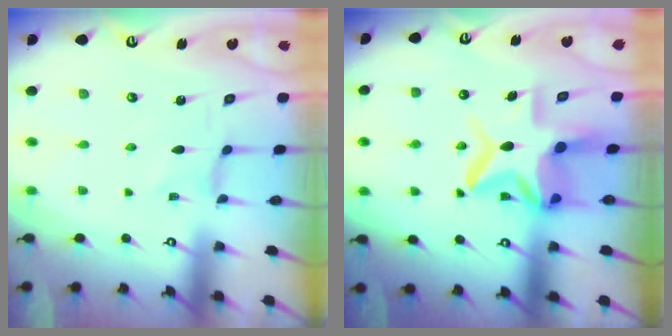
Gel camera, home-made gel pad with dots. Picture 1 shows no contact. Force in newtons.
{"total": 13.0, "press": 12.9, "slide": 1.9}